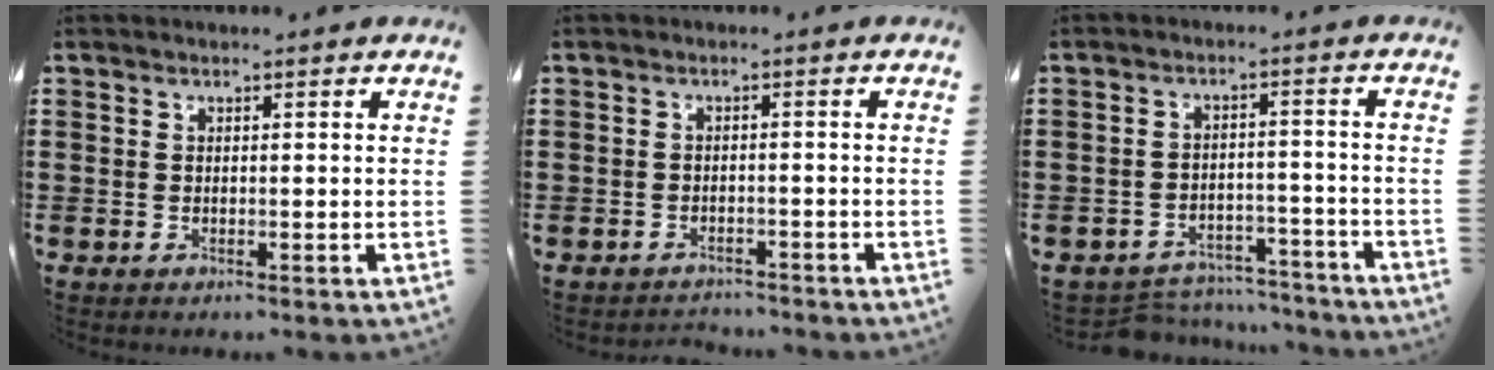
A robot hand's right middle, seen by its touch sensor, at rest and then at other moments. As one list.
[{"total": 1.9, "force": [-1.9, 0.4, -0.3], "torque": [-0.001, 0.001, -0.044]}, {"total": 4.7, "force": [-4.7, 0.9, 0.1], "torque": [-0.011, 0.008, -0.099]}]